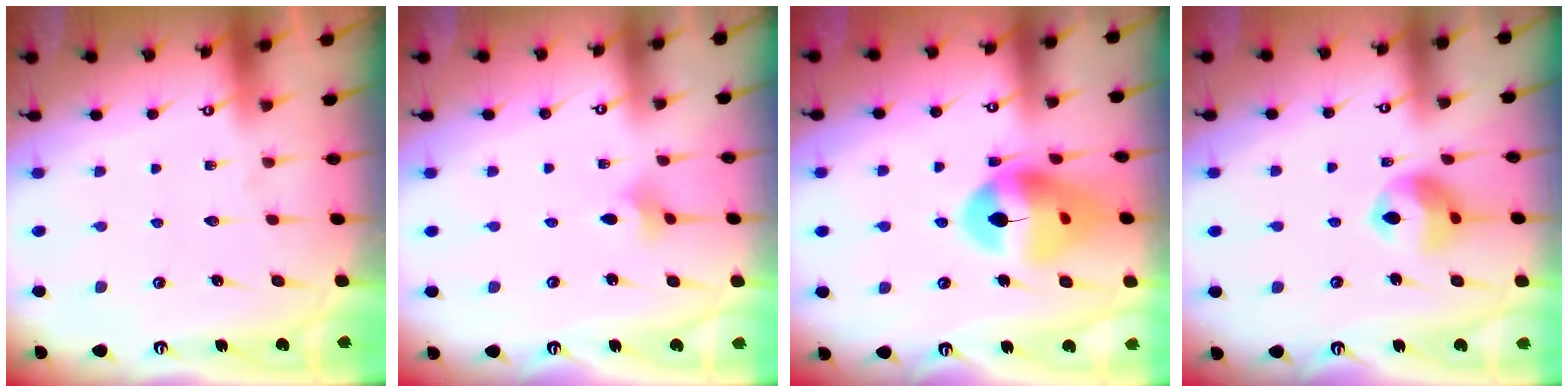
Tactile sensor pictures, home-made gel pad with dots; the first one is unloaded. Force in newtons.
{"total": 2.8, "press": 2.7, "slide": 0.6}
{"total": 16.2, "press": 16.1, "slide": 1.8}
{"total": 10.6, "press": 10.5, "slide": 1.3}